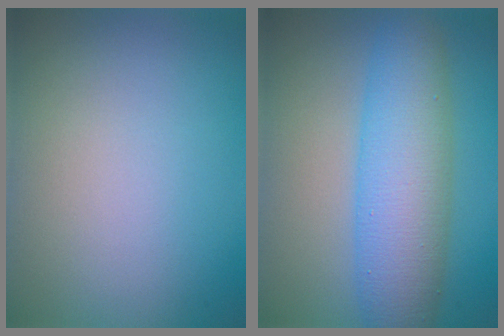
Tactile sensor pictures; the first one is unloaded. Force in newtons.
{"total": 7.2, "press": 7.2, "slide": 0.2}